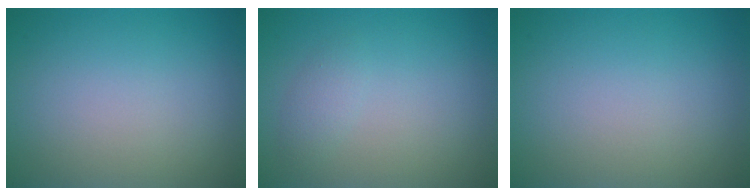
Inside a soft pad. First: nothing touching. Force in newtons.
{"total": 2.3, "press": 2.3, "slide": 0.2}
{"total": 0.0}